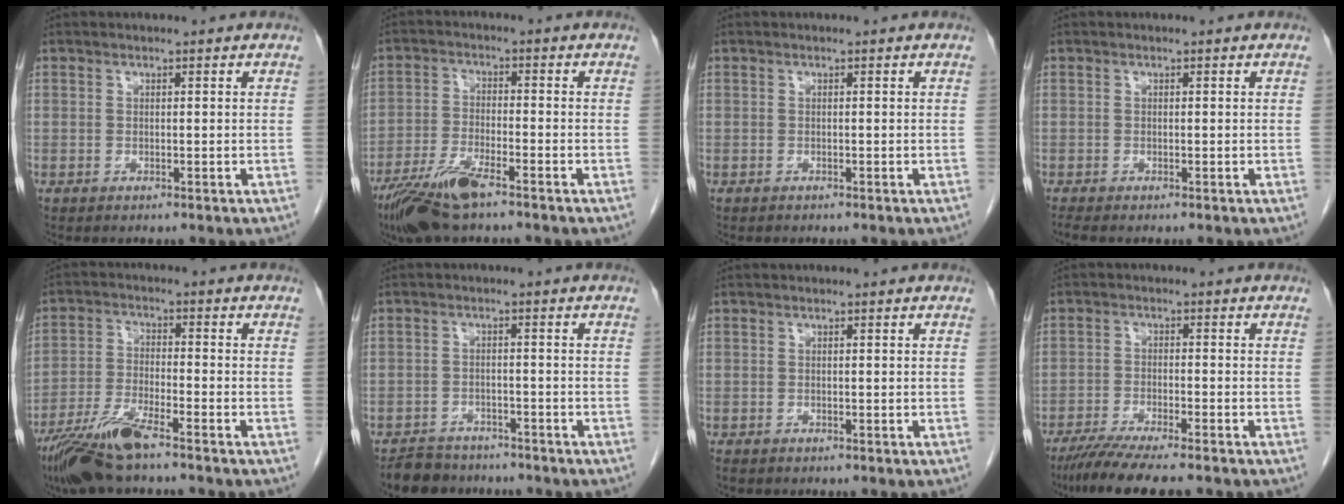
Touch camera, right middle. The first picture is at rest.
{"total": 8.6, "force": [-6.1, 1.5, 5.9], "torque": [-0.121, -0.020, -0.114]}
{"total": 0.0}
{"total": 0.5, "force": [-0.5, -0.2, 0.2], "torque": [-0.007, -0.002, -0.011]}
{"total": 9.1, "force": [-6.8, 1.0, 6.0], "torque": [-0.125, -0.024, -0.129]}
{"total": 5.9, "force": [-5.2, 2.7, 0.7], "torque": [-0.010, -0.002, -0.082]}
{"total": 1.1, "force": [-0.8, 0.6, 0.4], "torque": [-0.009, -0.001, -0.013]}
{"total": 8.8, "force": [-7.2, 0.3, 5.1], "torque": [-0.077, -0.023, -0.118]}